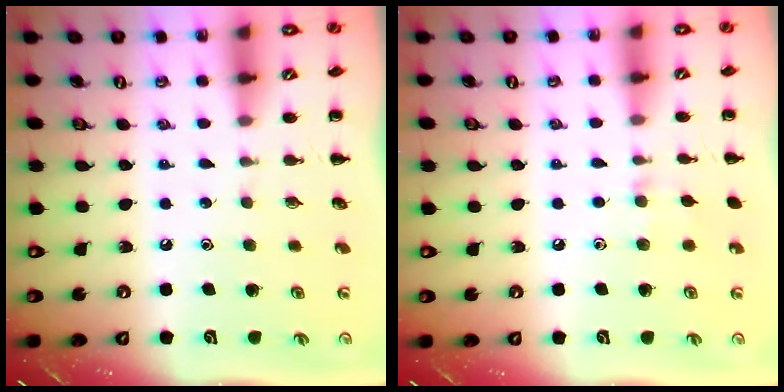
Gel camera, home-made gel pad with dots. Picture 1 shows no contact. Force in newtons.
{"total": 6.2, "press": 5.9, "slide": 2.1}